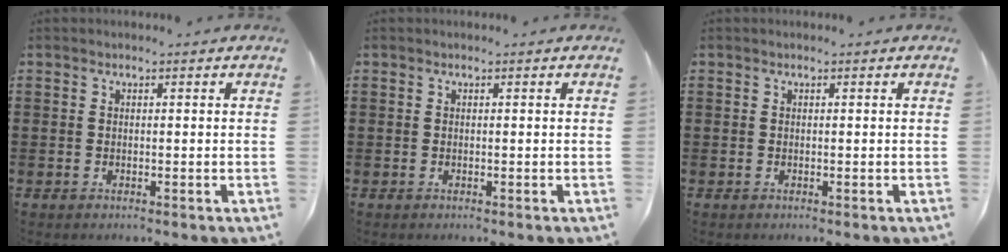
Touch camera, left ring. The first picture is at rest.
{"total": 0.0}
{"total": 0.0}